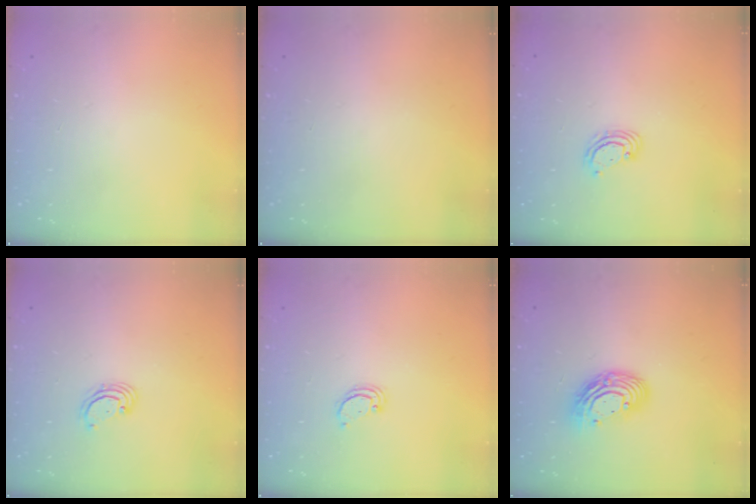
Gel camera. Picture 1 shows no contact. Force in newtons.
{"total": 0.0}
{"total": 2.9, "press": 2.9, "slide": 0.3}
{"total": 2.6, "press": 2.6, "slide": 0.3}
{"total": 2.2, "press": 2.2, "slide": 0.2}
{"total": 11.7, "press": 11.7, "slide": 0.9}